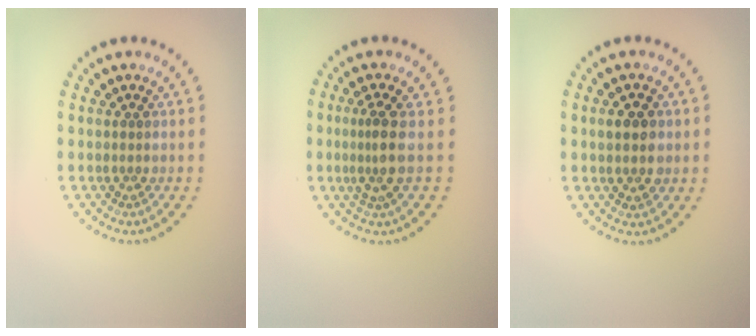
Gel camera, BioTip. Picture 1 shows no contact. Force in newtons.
{"total": 2.6, "press": 1.9, "slide": 1.8}
{"total": 2.5, "press": 2.5, "slide": 0.3}